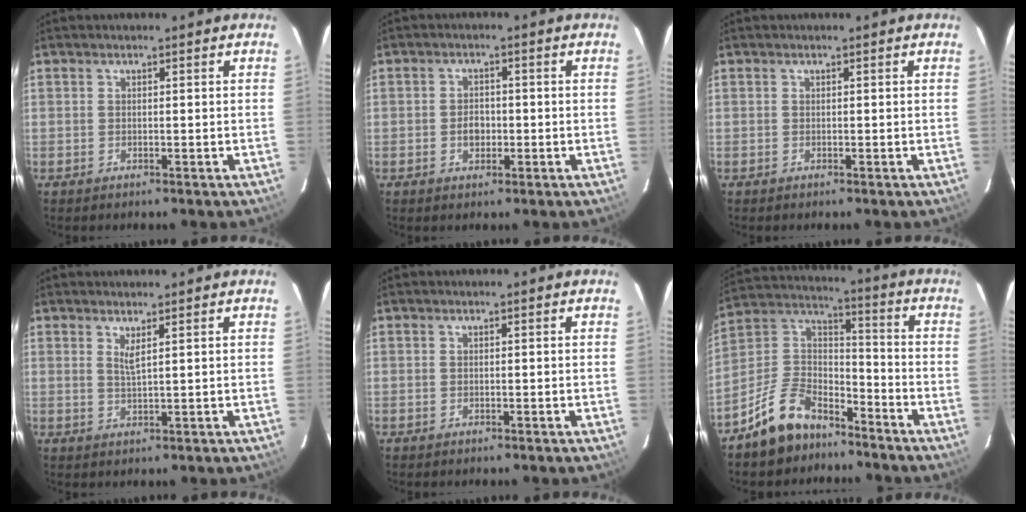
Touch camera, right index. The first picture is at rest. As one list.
[{"total": 3.0, "force": [-0.8, 2.4, 1.7], "torque": [-0.030, 0.004, -0.011]}, {"total": 0.0}, {"total": 2.0, "force": [1.1, -0.1, 1.6], "torque": [-0.030, -0.005, 0.018]}, {"total": 0.0}, {"total": 13.1, "force": [-9.5, 7.0, 5.8], "torque": [-0.138, 0.046, -0.160]}]